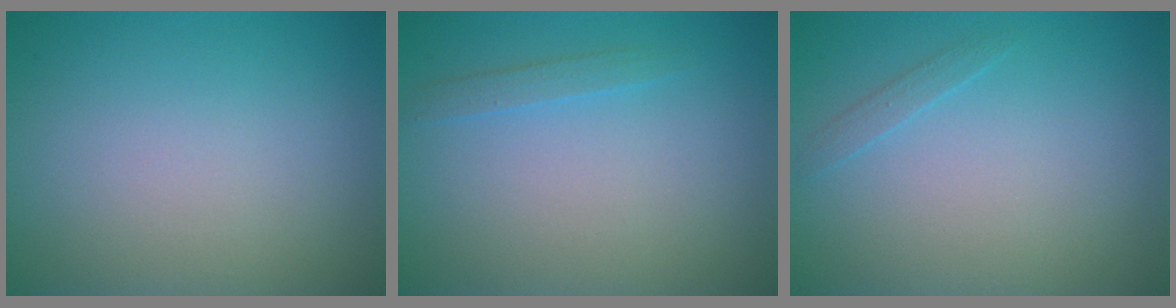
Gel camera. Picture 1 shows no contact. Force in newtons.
{"total": 1.0, "press": 1.0, "slide": 0.1}
{"total": 0.8, "press": 0.8, "slide": 0.1}